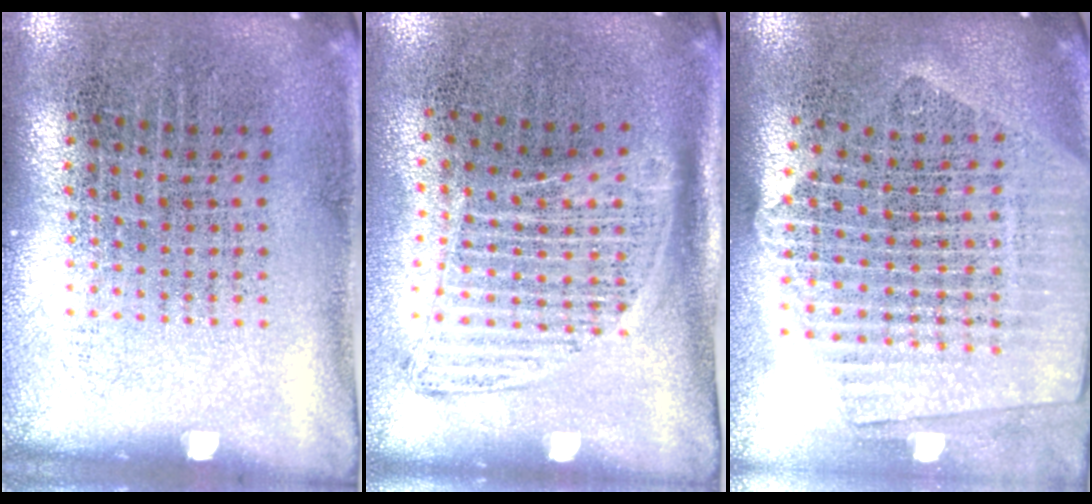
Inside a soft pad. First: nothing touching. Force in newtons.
{"total": 1.3, "press": 1.1, "slide": 0.7}
{"total": 2.3, "press": 2.1, "slide": 1.1}